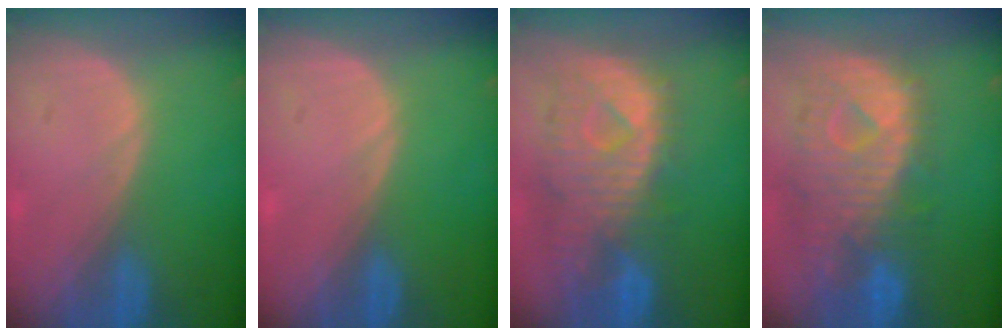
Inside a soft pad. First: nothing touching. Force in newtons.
{"total": 0.0}
{"total": 11.2, "press": 9.7, "slide": 5.6}
{"total": 11.7, "press": 10.1, "slide": 5.9}